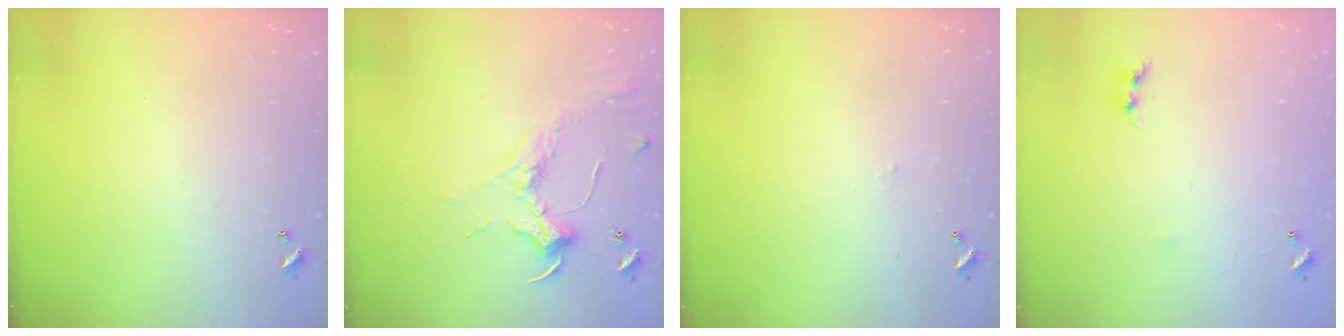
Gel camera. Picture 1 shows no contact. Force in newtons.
{"total": 1.8, "press": 1.7, "slide": 0.7}
{"total": 2.1, "press": 2.1, "slide": 0.2}
{"total": 5.2, "press": 5.2, "slide": 0.6}